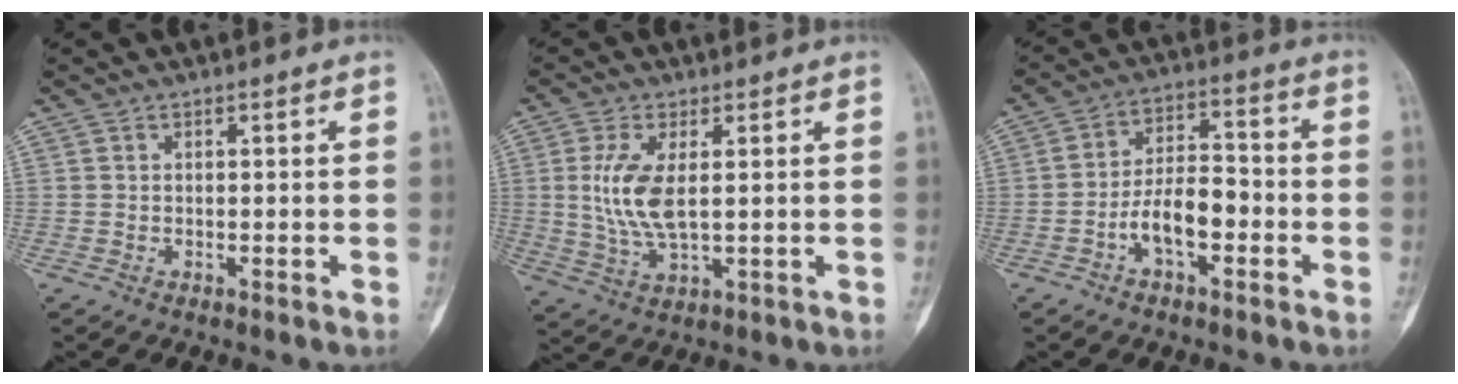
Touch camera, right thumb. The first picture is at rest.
{"total": 8.6, "force": [1.2, 3.4, 7.8], "torque": [-0.176, -0.012, 0.031]}
{"total": 9.1, "force": [-3.2, 4.4, 7.2], "torque": [-0.119, 0.037, -0.063]}